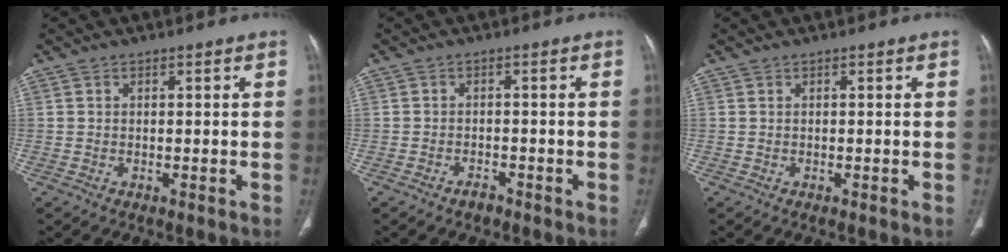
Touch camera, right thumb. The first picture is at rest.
{"total": 1.8, "force": [-1.4, 1.0, 0.6], "torque": [-0.012, 0.007, -0.021]}
{"total": 0.0}